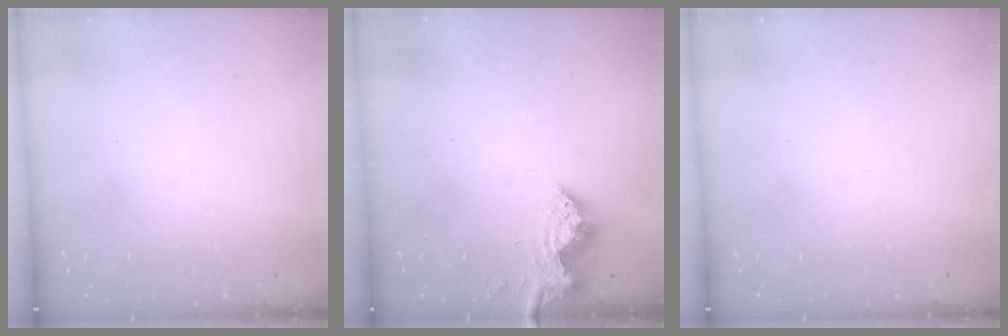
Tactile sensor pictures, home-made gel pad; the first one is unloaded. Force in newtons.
{"total": 10.4, "press": 10.3, "slide": 0.9}
{"total": 0.0}